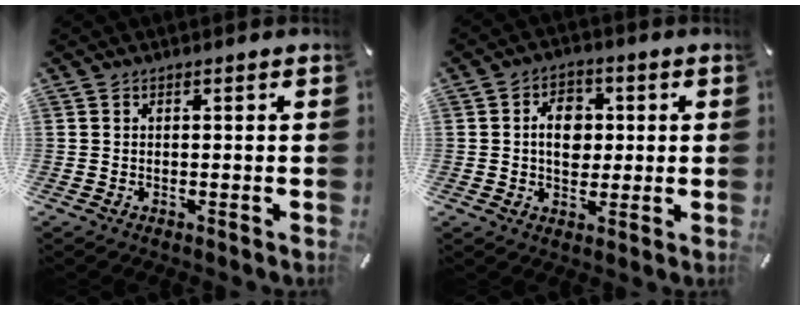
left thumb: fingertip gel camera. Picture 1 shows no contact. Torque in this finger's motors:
{"motor_torque": [0.49, 1.33, 0.93, -0.16, 0.20]}